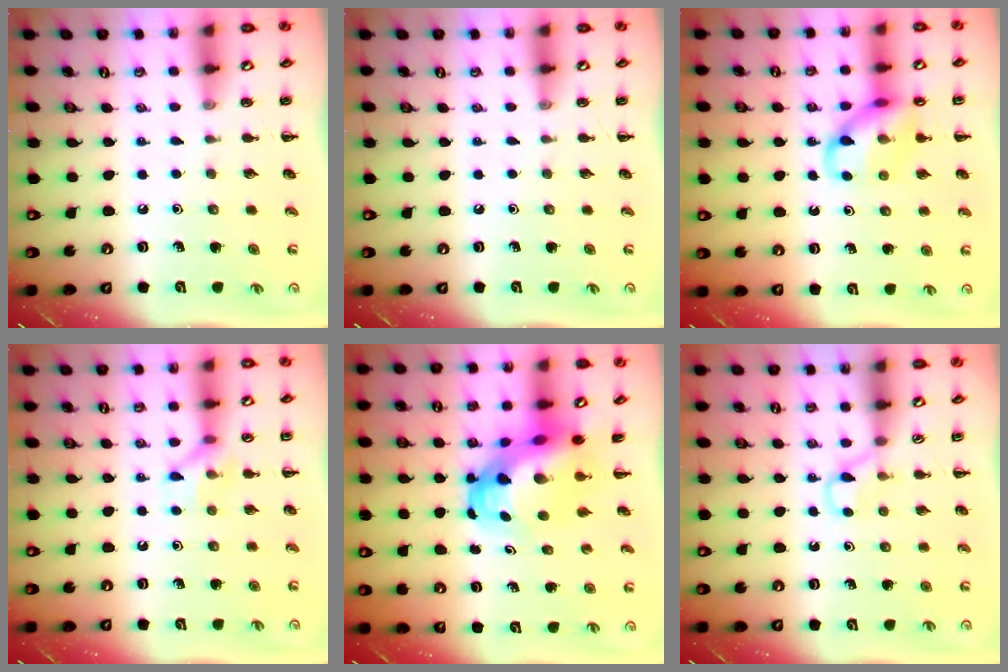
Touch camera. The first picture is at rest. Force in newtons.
{"total": 0.0}
{"total": 12.1, "press": 11.9, "slide": 1.7}
{"total": 7.9, "press": 7.9, "slide": 0.6}
{"total": 7.2, "press": 6.9, "slide": 2.2}
{"total": 2.7, "press": 2.4, "slide": 1.1}